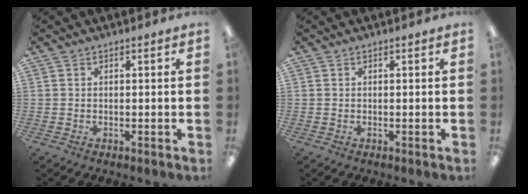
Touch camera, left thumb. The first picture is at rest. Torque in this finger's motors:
{"motor_torque": [-0.02, 0.02, 0.04, -0.22, 0.01]}